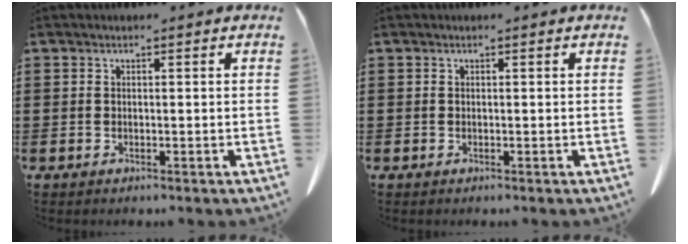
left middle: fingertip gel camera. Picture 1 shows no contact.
{"total": 0.0}